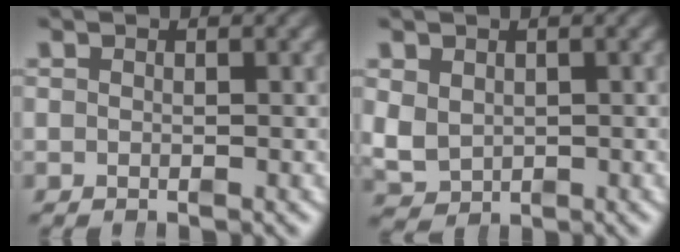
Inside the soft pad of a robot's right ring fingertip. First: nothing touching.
{"total": 3.6, "force": [0.1, 3.3, 1.4], "torque": [-0.053, -0.024, 0.018]}